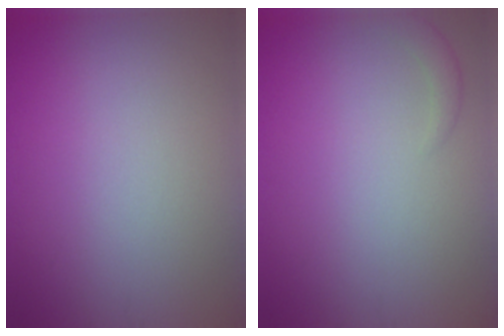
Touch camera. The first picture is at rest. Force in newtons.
{"total": 1.1, "press": 1.1, "slide": 0.1}